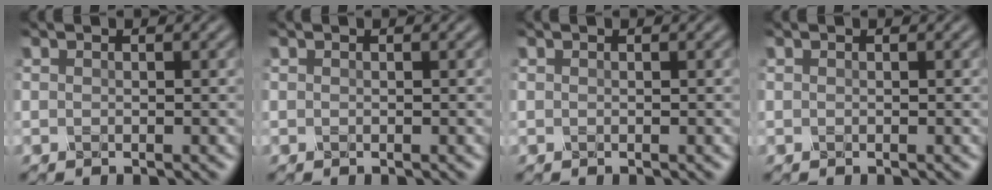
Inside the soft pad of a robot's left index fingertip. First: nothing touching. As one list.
[{"total": 0.0}, {"total": 0.0}, {"total": 0.0}]